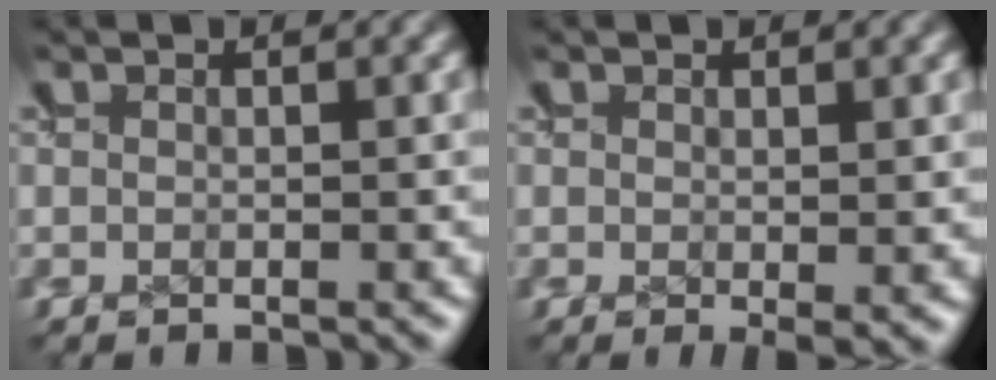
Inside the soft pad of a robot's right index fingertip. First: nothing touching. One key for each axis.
{"total": 1.4, "fx": -0.1, "fy": 0.3, "fz": 1.3, "tx": -0.015, "ty": -0.009, "tz": 0.004}